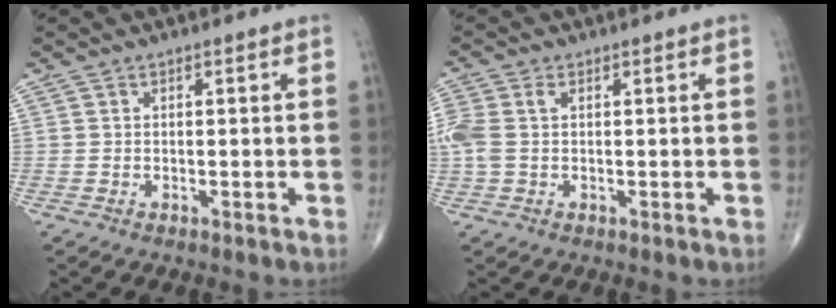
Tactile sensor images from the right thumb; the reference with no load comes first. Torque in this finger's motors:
{"motor_torque": [0.11, 0.11, 0.52, 0.26, 0.07]}